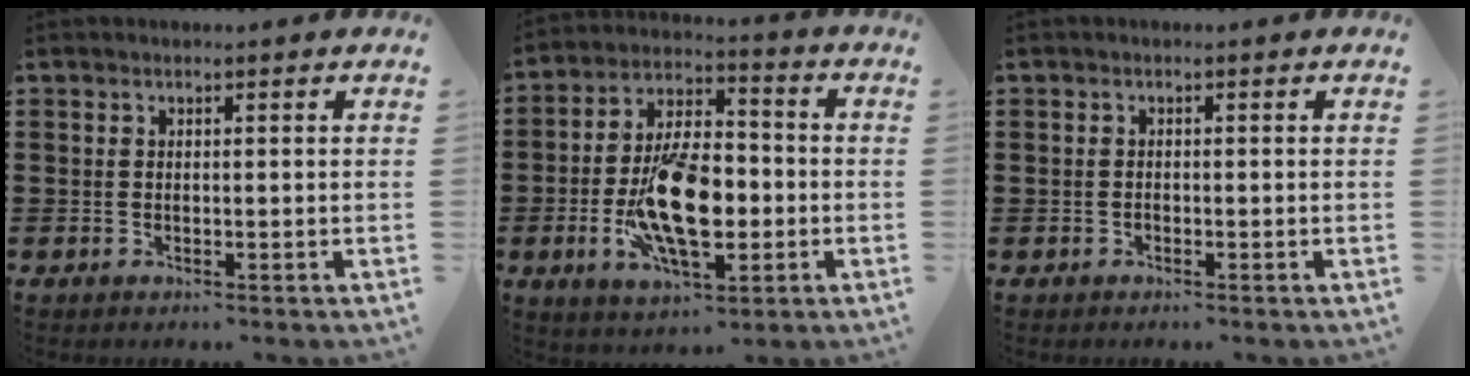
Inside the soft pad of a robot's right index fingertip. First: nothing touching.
{"total": 13.7, "force": [-3.0, 6.5, 11.7], "torque": [-0.235, -0.005, -0.053]}
{"total": 0.5, "force": [-0.4, 0.3, 0.1], "torque": [-0.003, 0.003, -0.008]}